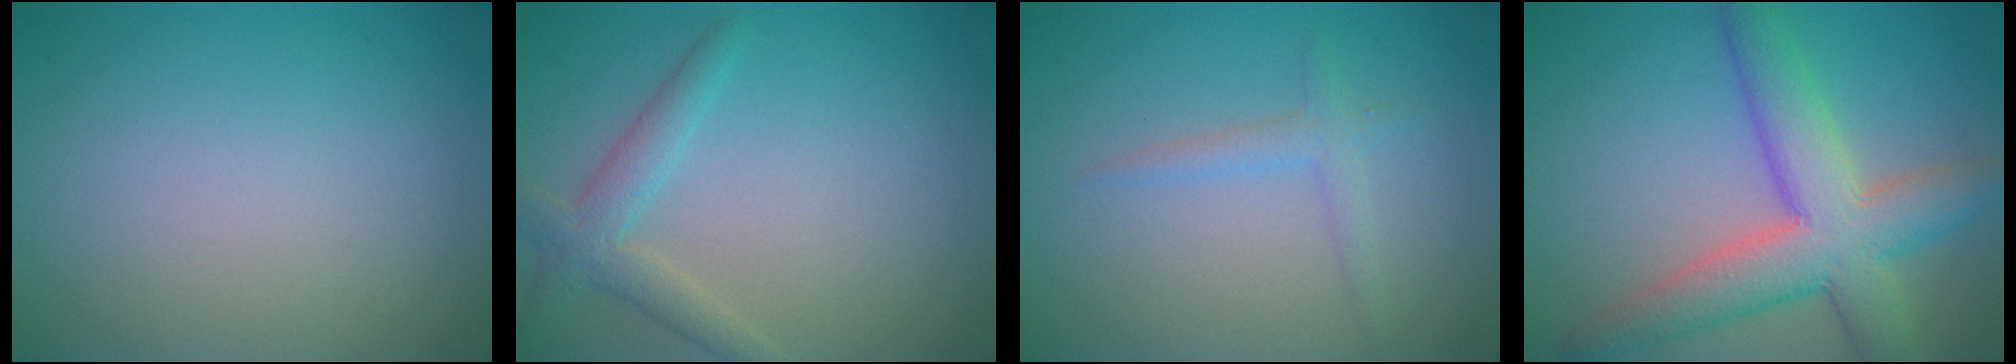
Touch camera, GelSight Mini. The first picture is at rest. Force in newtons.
{"total": 2.7, "press": 2.7, "slide": 0.3}
{"total": 1.5, "press": 1.5, "slide": 0.1}
{"total": 7.8, "press": 7.8, "slide": 0.3}